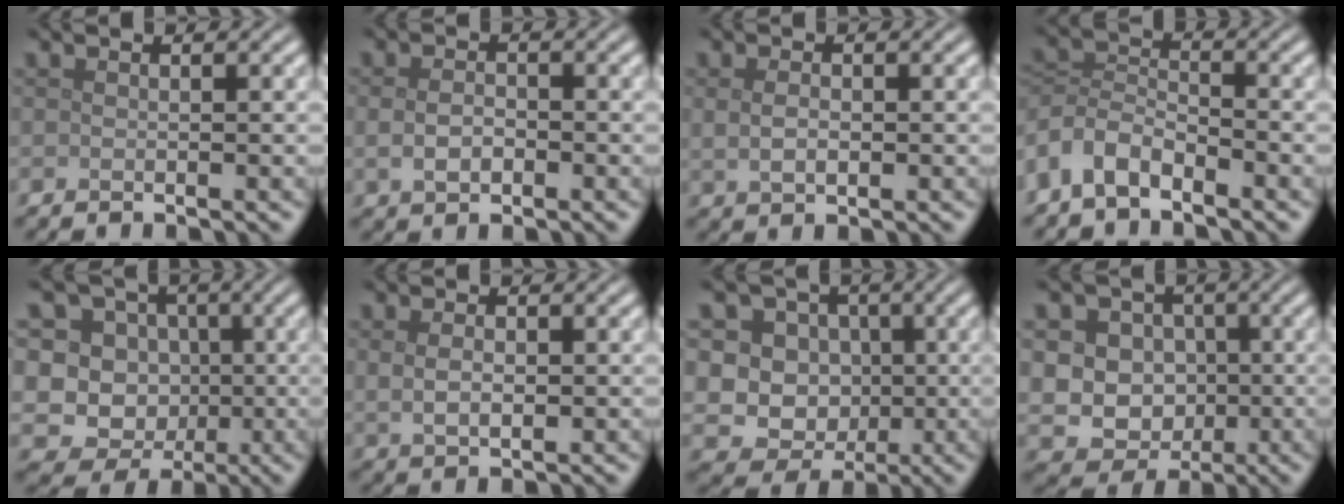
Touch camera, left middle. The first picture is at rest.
{"total": 2.1, "force": [-0.4, 1.3, 1.6], "torque": [-0.035, -0.002, -0.007]}
{"total": 1.8, "force": [0.2, 1.0, 1.4], "torque": [-0.033, -0.003, 0.007]}
{"total": 4.4, "force": [-2.9, 2.3, 2.4], "torque": [-0.049, 0.002, -0.071]}
{"total": 13.6, "force": [0.4, 13.0, 4.0], "torque": [-0.116, 0.025, -0.010]}
{"total": 2.0, "force": [0.4, 1.2, 1.6], "torque": [-0.037, -0.004, 0.011]}
{"total": 12.3, "force": [1.0, 11.5, 4.2], "torque": [-0.101, 0.027, 0.004]}
{"total": 11.8, "force": [0.6, 10.8, 4.5], "torque": [-0.098, 0.025, -0.003]}